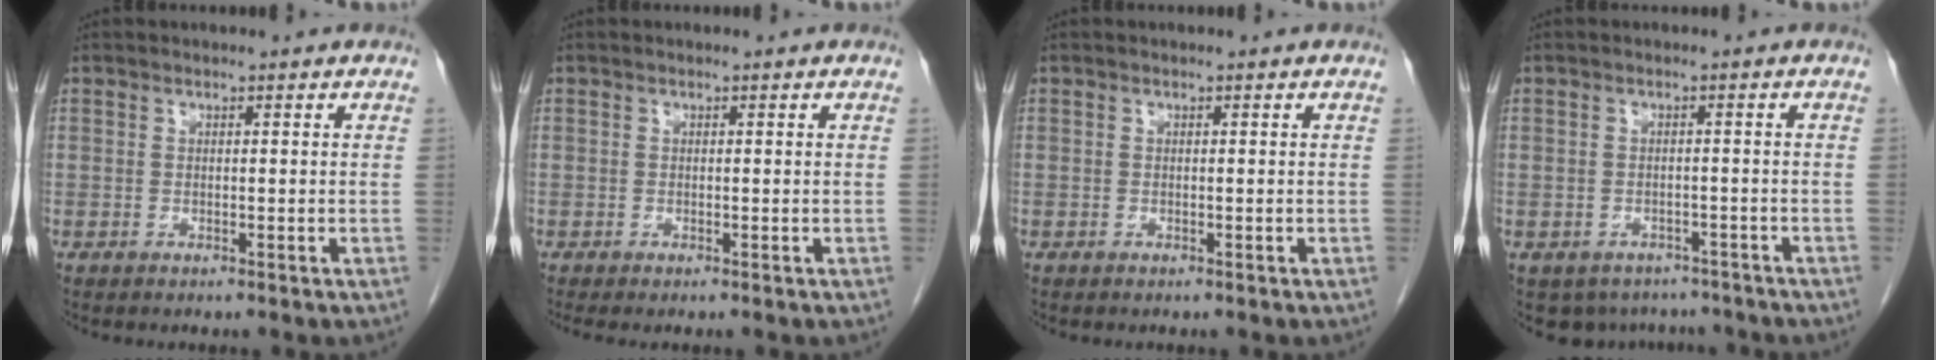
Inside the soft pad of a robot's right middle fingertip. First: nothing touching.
{"total": 0.8, "force": [-0.7, -0.1, 0.4], "torque": [-0.004, -0.002, -0.011]}
{"total": 0.0}
{"total": 6.5, "force": [-5.4, 3.6, 0.7], "torque": [0.001, 0.009, -0.064]}